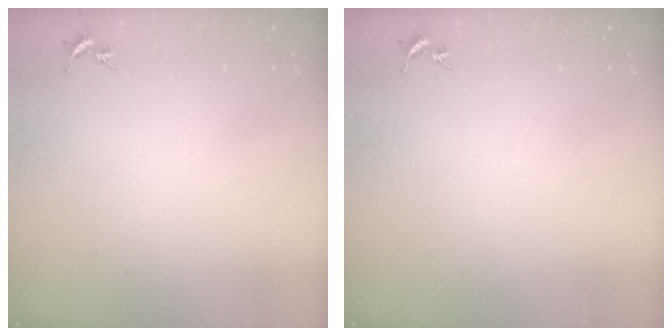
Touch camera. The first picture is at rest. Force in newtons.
{"total": 0.0}